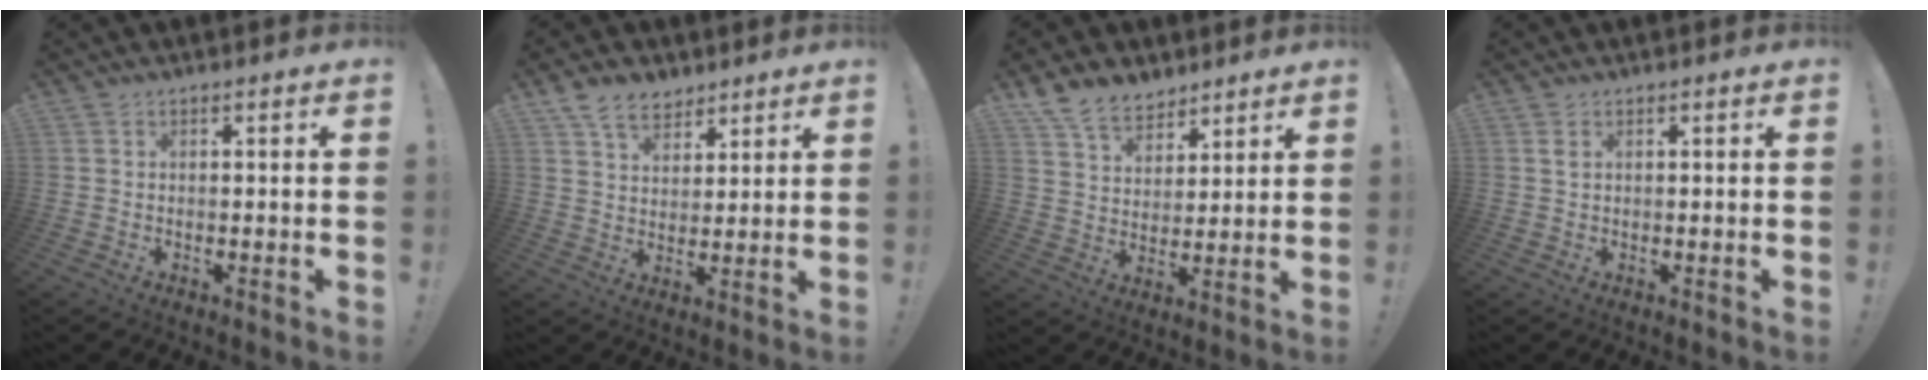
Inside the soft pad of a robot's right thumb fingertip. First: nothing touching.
{"total": 8.6, "force": [6.0, 5.3, 3.1], "torque": [-0.058, -0.029, 0.119]}
{"total": 10.3, "force": [8.1, 5.7, 2.8], "torque": [-0.056, -0.057, 0.160]}
{"total": 0.0}